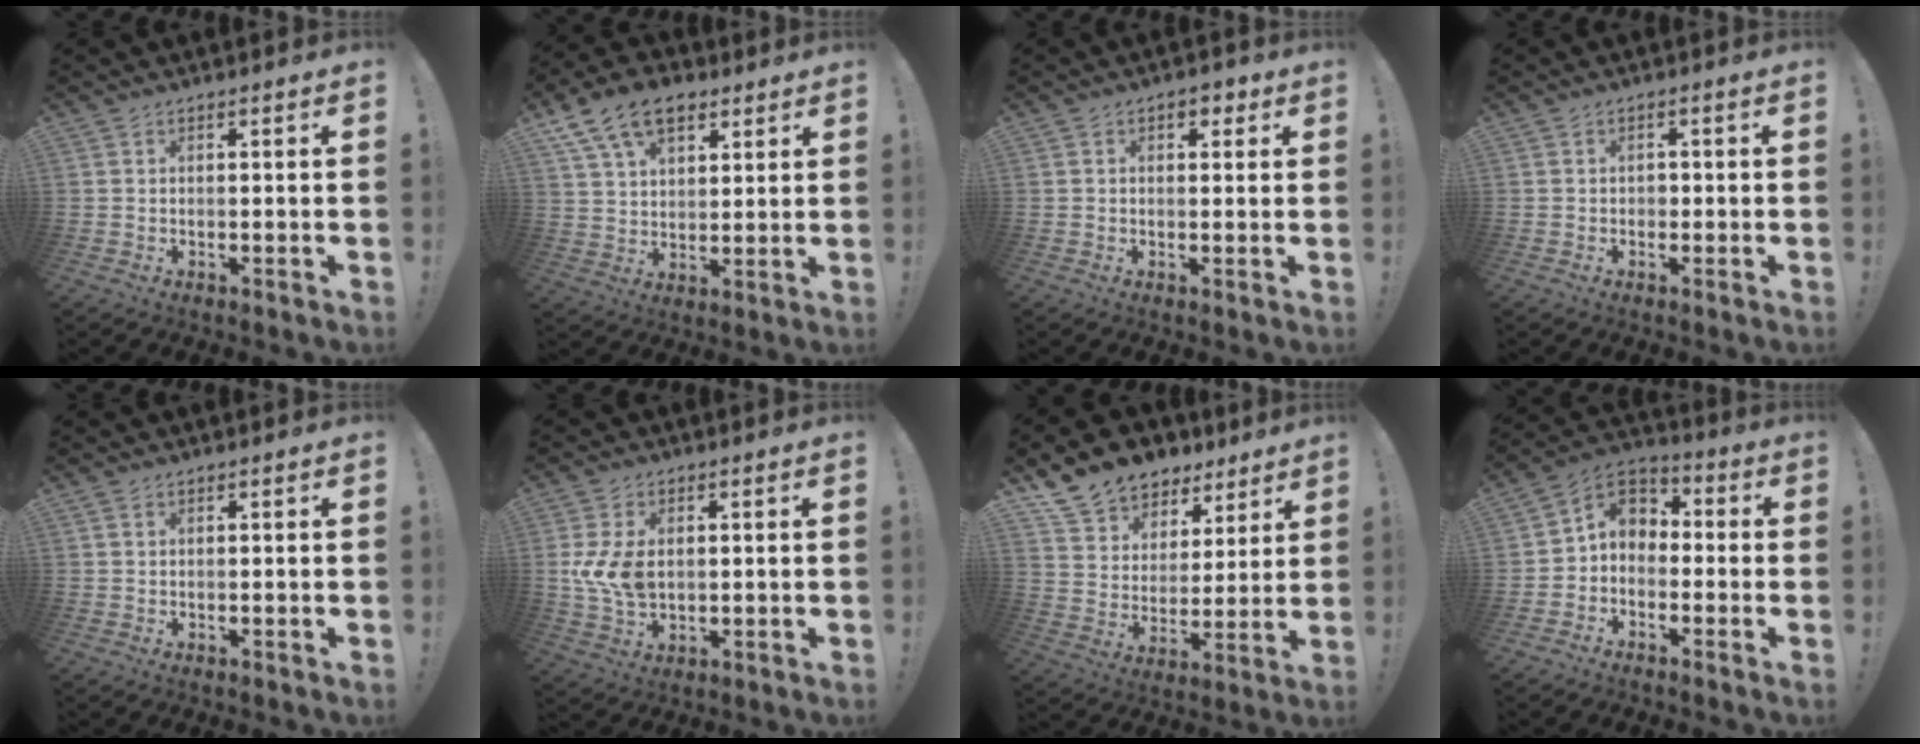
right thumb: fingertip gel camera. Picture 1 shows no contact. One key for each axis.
{"total": 13.7, "fx": 7.6, "fy": 8.3, "fz": 7.7, "tx": -0.135, "ty": -0.024, "tz": 0.146}
{"total": 3.1, "fx": 1.0, "fy": 2.0, "fz": 2.2, "tx": -0.022, "ty": 0.004, "tz": 0.014}
{"total": 1.2, "fx": -0.4, "fy": 1.0, "fz": 0.5, "tx": -0.009, "ty": 0.002, "tz": -0.009}
{"total": 0.6, "fx": 0.4, "fy": 0.3, "fz": 0.4, "tx": -0.009, "ty": 0.001, "tz": 0.007}
{"total": 10.0, "fx": 1.0, "fy": 6.8, "fz": 7.3, "tx": -0.139, "ty": -0.009, "tz": 0.020}
{"total": 12.0, "fx": 9.0, "fy": 7.5, "fz": 2.4, "tx": -0.037, "ty": -0.073, "tz": 0.169}
{"total": 6.9, "fx": -0.8, "fy": 6.1, "fz": 3.1, "tx": -0.063, "ty": 0.018, "tz": -0.009}